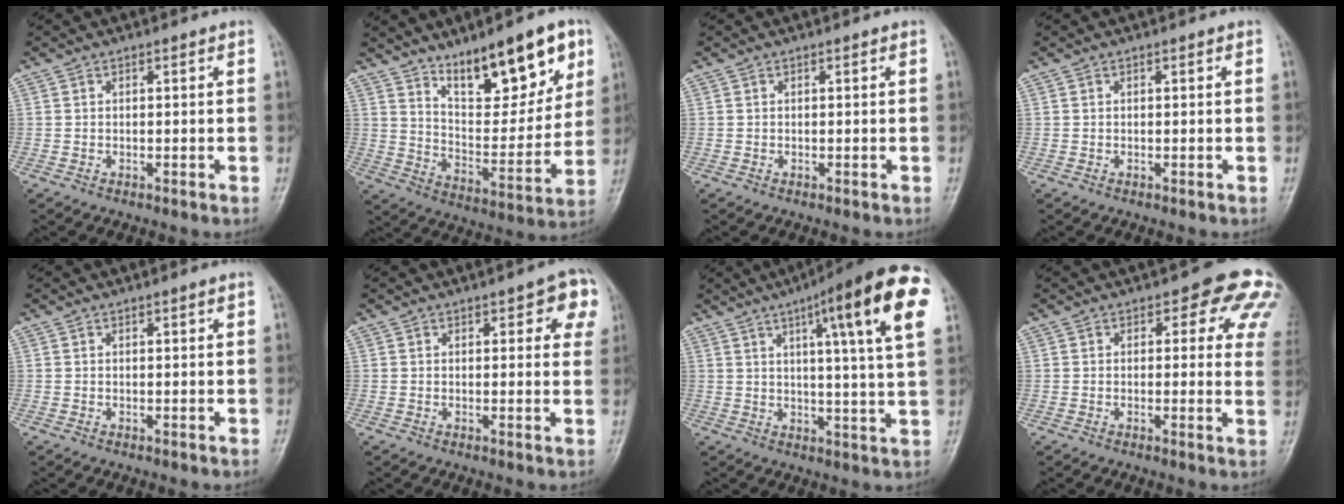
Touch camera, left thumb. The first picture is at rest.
{"total": 18.5, "force": [11.1, 6.9, 13.1], "torque": [-0.148, -0.060, 0.188]}
{"total": 0.0}
{"total": 0.0}
{"total": 0.9, "force": [0.4, 0.2, 0.7], "torque": [-0.011, 0.000, 0.005]}
{"total": 6.9, "force": [3.0, 3.1, 5.4], "torque": [-0.025, -0.004, 0.024]}
{"total": 19.0, "force": [7.9, 2.6, 17.1], "torque": [-0.221, -0.010, 0.099]}
{"total": 10.3, "force": [4.9, 5.2, 7.4], "torque": [-0.034, -0.017, 0.038]}